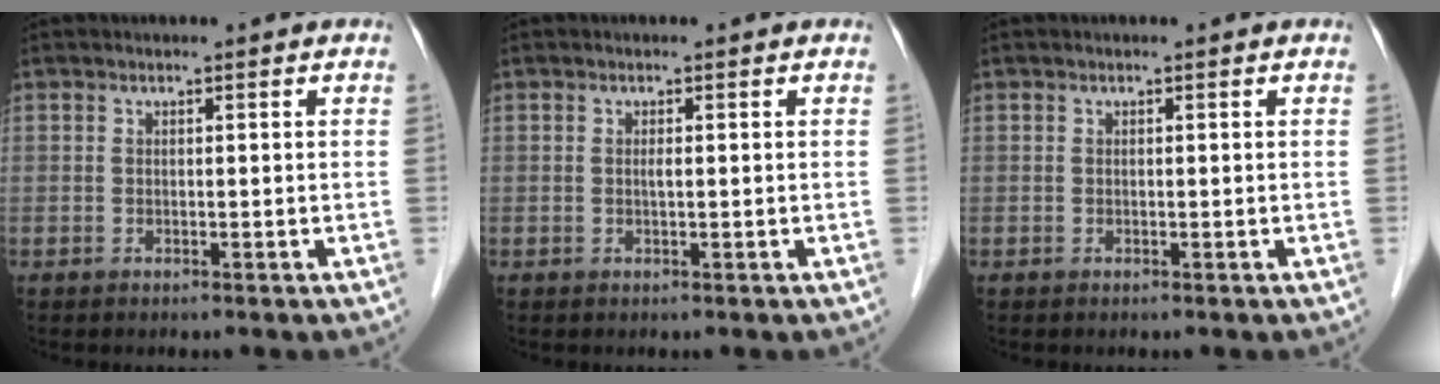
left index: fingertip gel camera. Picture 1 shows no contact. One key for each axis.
{"total": 0.6, "fx": -0.1, "fy": 0.0, "fz": 0.6, "tx": -0.014, "ty": -0.003, "tz": -0.002}
{"total": 0.0}